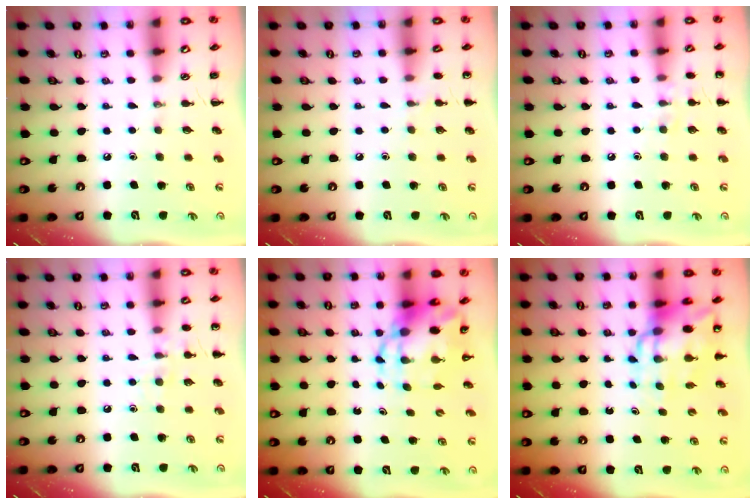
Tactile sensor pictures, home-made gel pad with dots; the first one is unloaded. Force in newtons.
{"total": 4.8, "press": 4.6, "slide": 1.6}
{"total": 7.4, "press": 7.0, "slide": 2.2}
{"total": 7.7, "press": 7.5, "slide": 1.7}
{"total": 7.1, "press": 6.8, "slide": 1.9}
{"total": 12.0, "press": 11.5, "slide": 3.6}